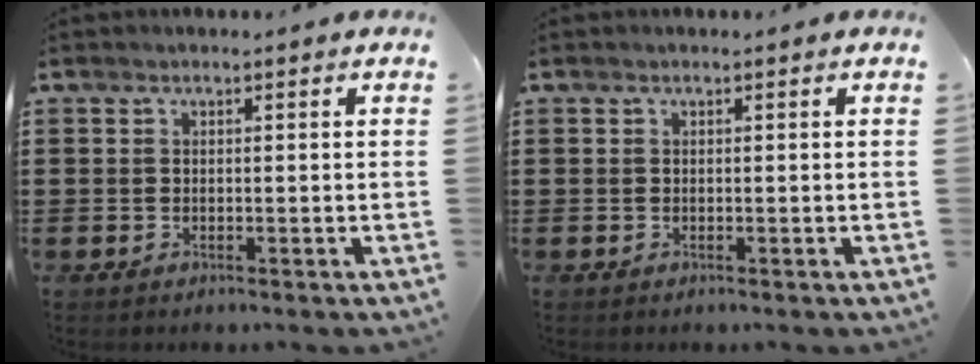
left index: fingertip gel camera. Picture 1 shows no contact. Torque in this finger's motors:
{"motor_torque": [0.00, 0.00, 0.00, -0.01]}